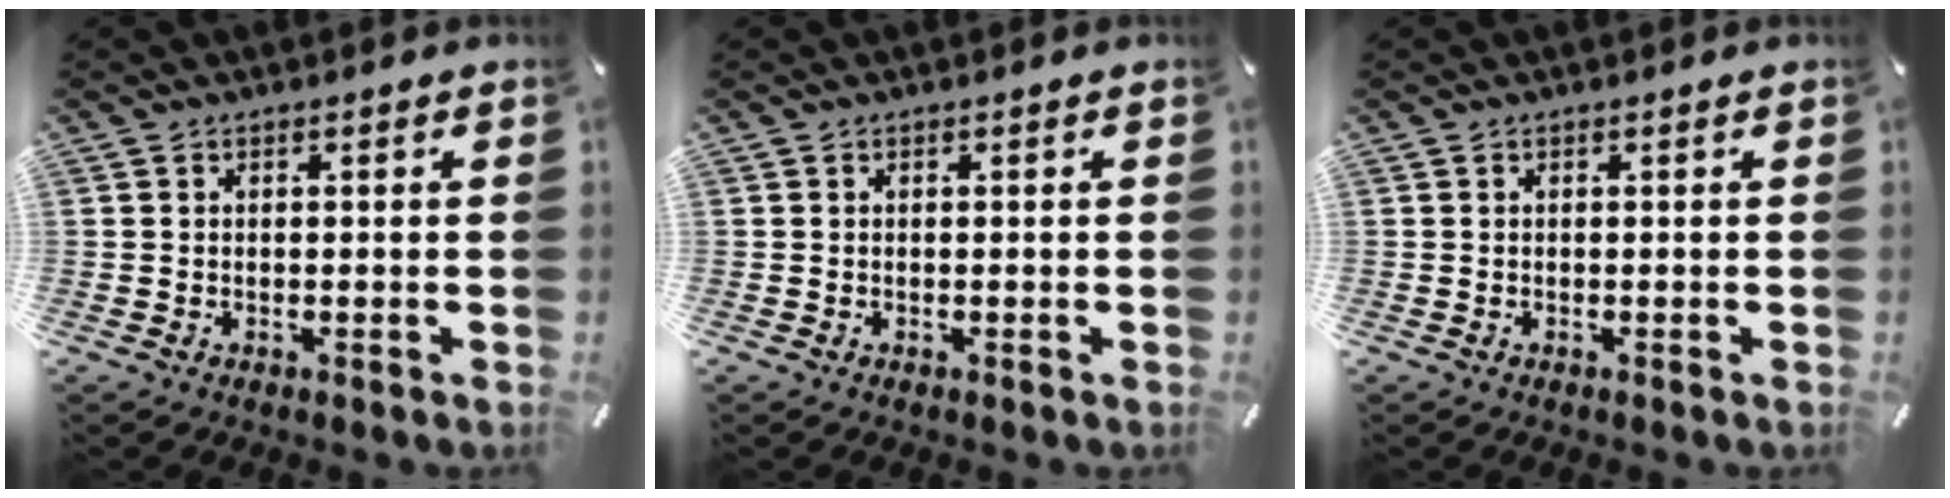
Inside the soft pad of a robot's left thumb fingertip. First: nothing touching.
{"total": 0.0}
{"total": 0.0}